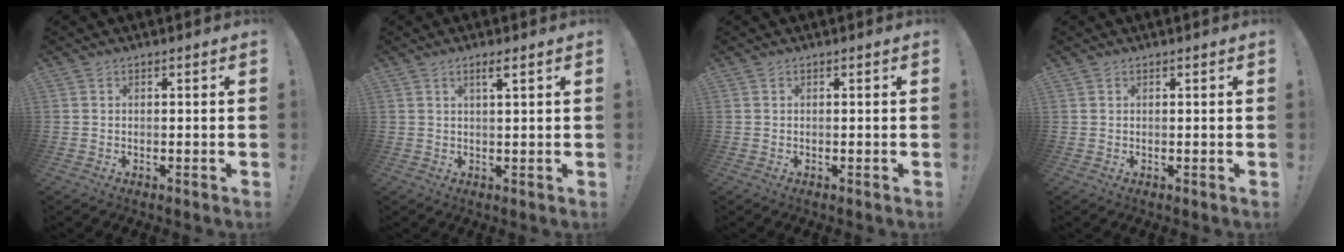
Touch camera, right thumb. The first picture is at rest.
{"total": 2.5, "force": [1.3, 0.0, 2.1], "torque": [-0.035, -0.002, 0.018]}
{"total": 0.0}
{"total": 0.7, "force": [0.4, 0.6, 0.0], "torque": [0.008, -0.003, 0.006]}